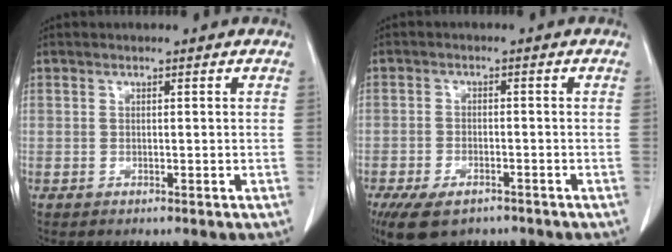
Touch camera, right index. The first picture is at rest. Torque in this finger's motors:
{"motor_torque": [0.86, -0.77, 0.34, 0.08]}